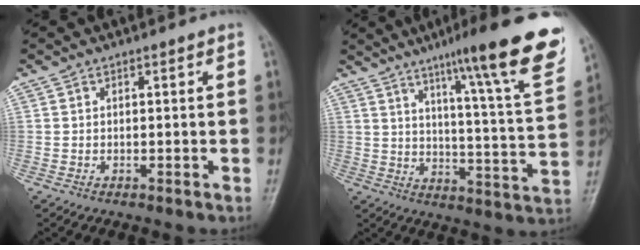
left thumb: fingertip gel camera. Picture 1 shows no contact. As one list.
[{"total": 21.7, "force": [13.6, 1.9, 16.8], "torque": [-0.209, -0.056, 0.185]}]